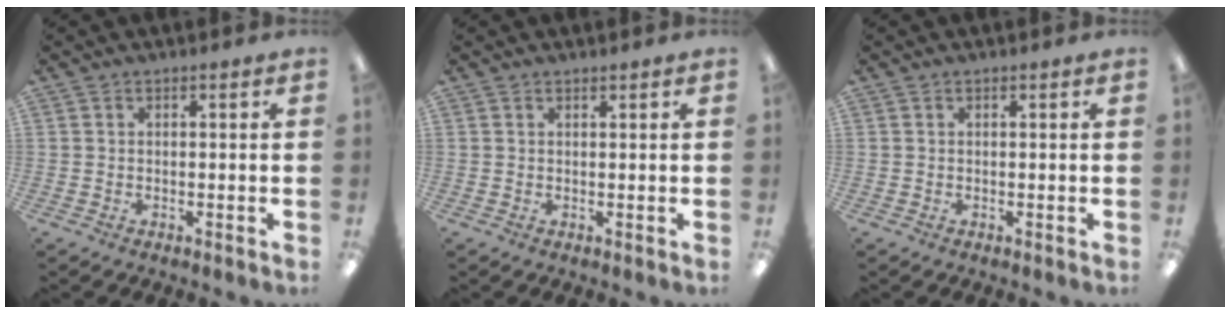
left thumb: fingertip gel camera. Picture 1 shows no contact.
{"total": 0.5, "force": [0.5, 0.1, 0.0], "torque": [-0.001, 0.000, 0.010]}
{"total": 0.0}